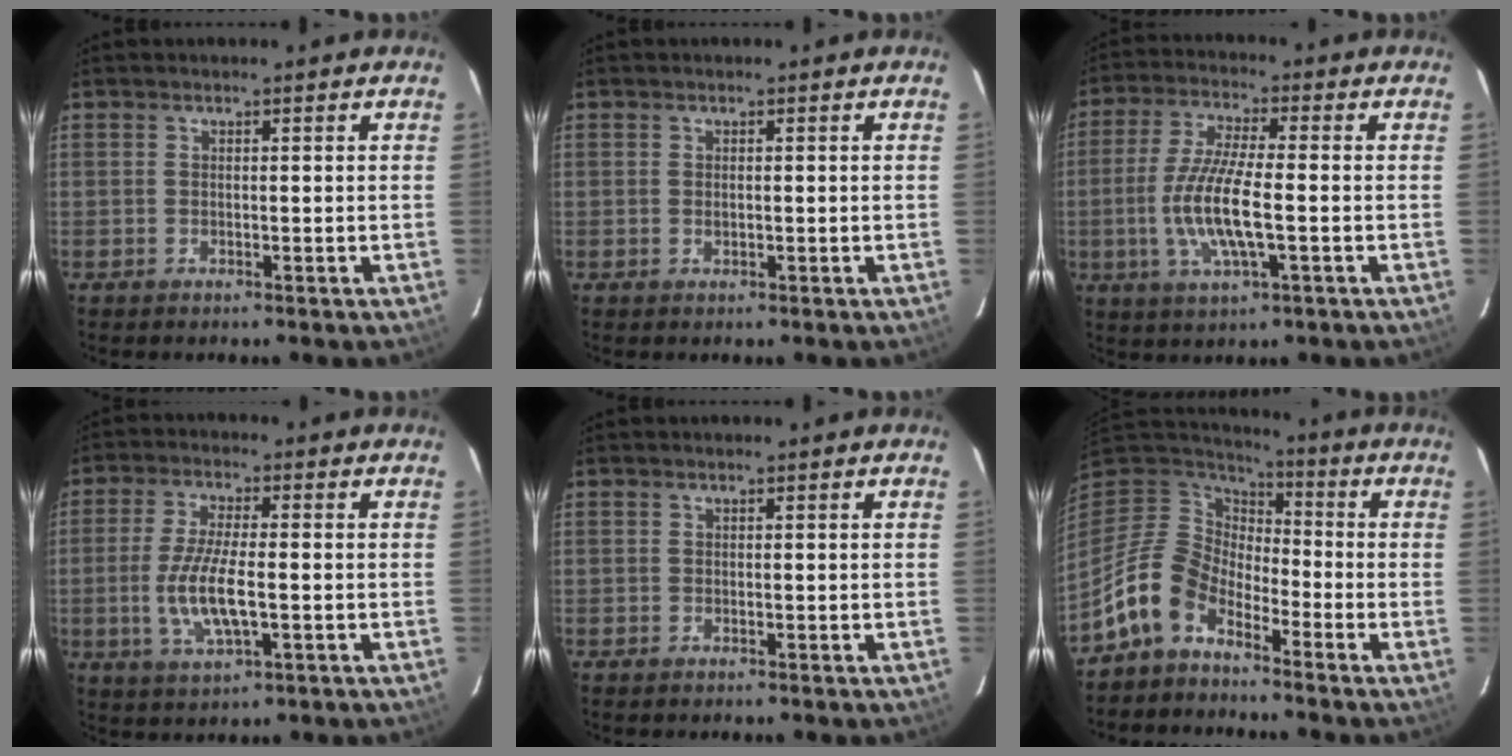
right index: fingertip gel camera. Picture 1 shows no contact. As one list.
[{"total": 0.8, "force": [0.0, 0.5, 0.6], "torque": [-0.011, -0.001, 0.001]}, {"total": 11.5, "force": [-2.2, 2.7, 11.0], "torque": [-0.225, -0.009, -0.045]}, {"total": 9.6, "force": [-1.8, 2.9, 9.0], "torque": [-0.185, -0.011, -0.034]}, {"total": 0.0}, {"total": 11.3, "force": [-7.6, 6.3, 5.5], "torque": [-0.119, 0.018, -0.155]}]